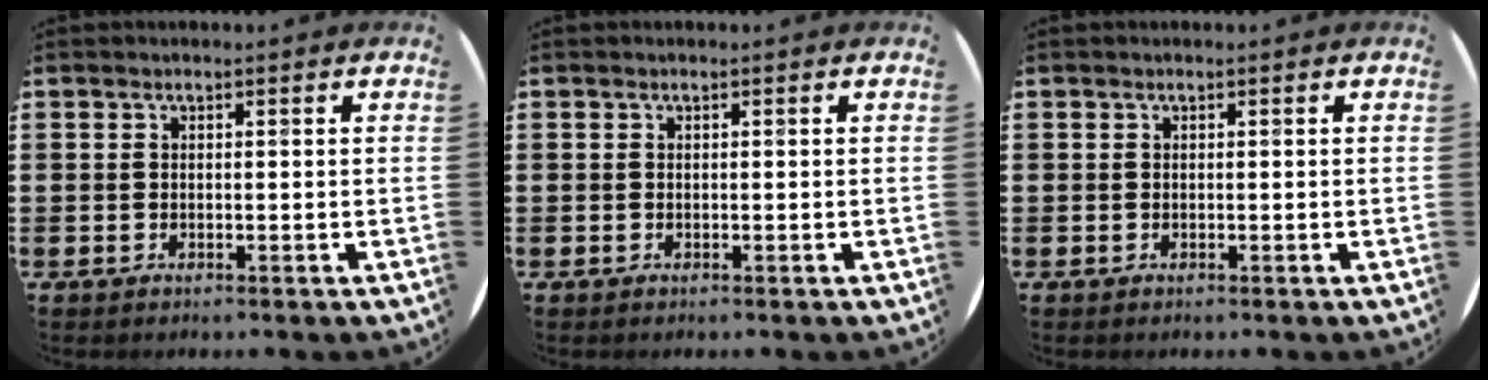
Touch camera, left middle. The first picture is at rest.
{"total": 0.0}
{"total": 0.0}